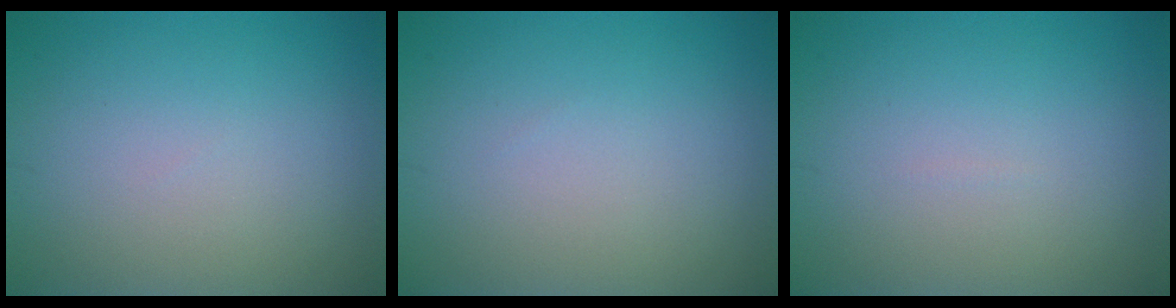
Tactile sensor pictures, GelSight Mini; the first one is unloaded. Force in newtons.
{"total": 0.0}
{"total": 0.0}